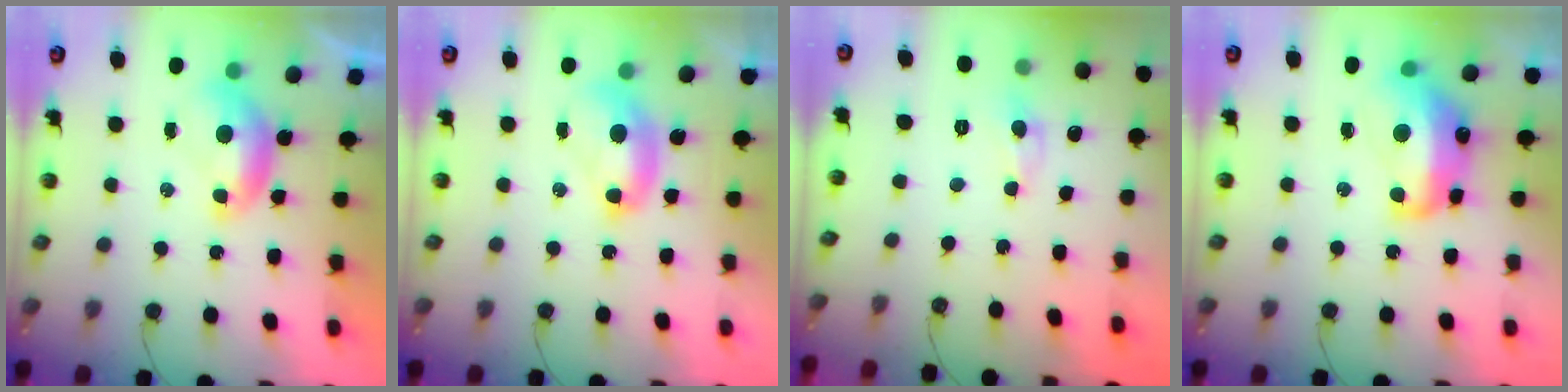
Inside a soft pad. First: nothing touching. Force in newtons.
{"total": 2.7, "press": 2.7, "slide": 0.1}
{"total": 0.0}
{"total": 9.2, "press": 9.1, "slide": 1.4}